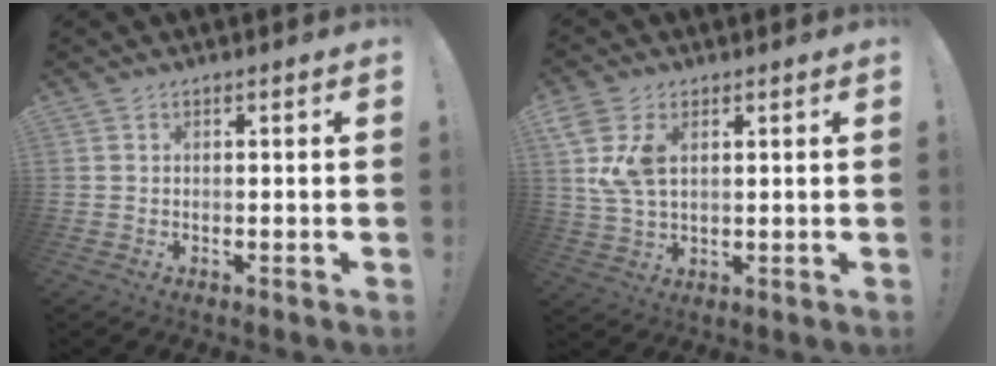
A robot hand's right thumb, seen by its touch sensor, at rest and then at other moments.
{"total": 8.9, "force": [3.2, 5.3, 6.4], "torque": [-0.130, -0.009, 0.059]}